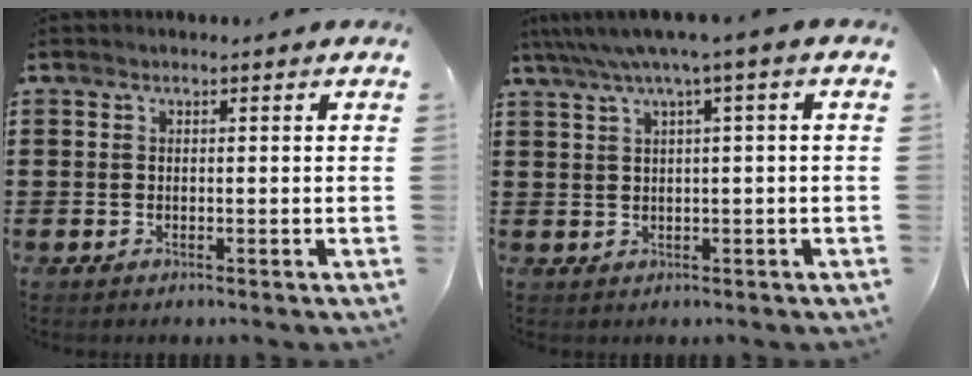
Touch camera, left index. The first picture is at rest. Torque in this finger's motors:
{"motor_torque": [2.14, 0.00, 0.24, 0.21]}